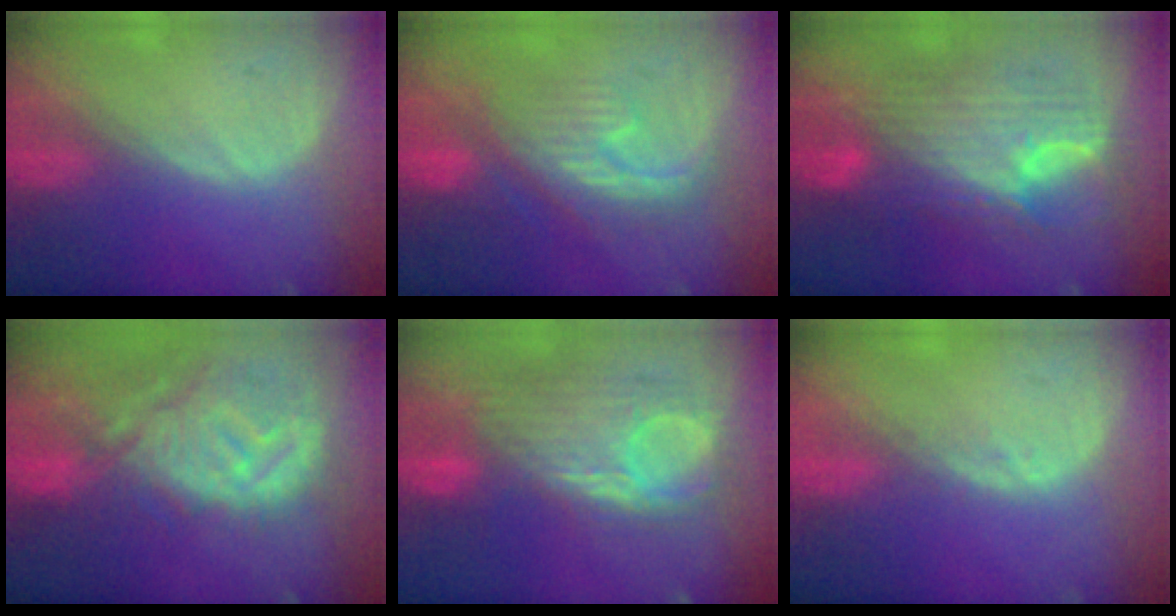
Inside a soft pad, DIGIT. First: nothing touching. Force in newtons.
{"total": 8.0, "press": 7.9, "slide": 1.1}
{"total": 11.8, "press": 11.7, "slide": 1.1}
{"total": 12.6, "press": 11.2, "slide": 5.9}
{"total": 10.6, "press": 10.1, "slide": 3.2}
{"total": 1.0, "press": 1.0, "slide": 0.2}